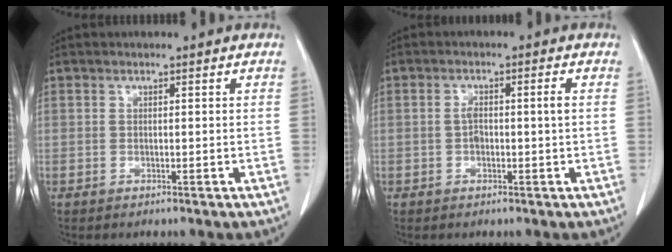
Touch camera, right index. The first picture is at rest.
{"total": 3.0, "force": [-0.1, 0.4, 3.0], "torque": [-0.060, 0.007, -0.001]}